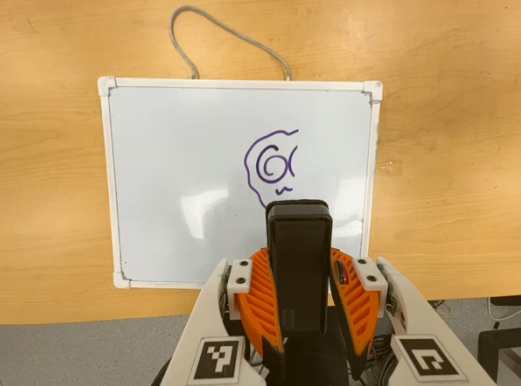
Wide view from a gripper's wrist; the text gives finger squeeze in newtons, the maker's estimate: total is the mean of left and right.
{"total": 9.0, "left": 6.7, "right": 11.2}